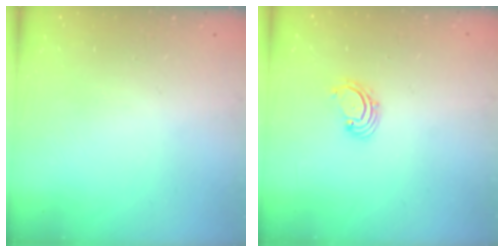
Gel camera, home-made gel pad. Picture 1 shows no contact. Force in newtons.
{"total": 1.8, "press": 1.7, "slide": 0.6}